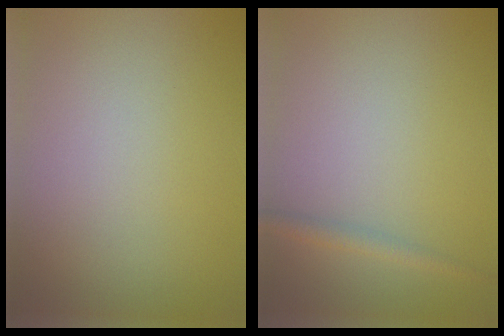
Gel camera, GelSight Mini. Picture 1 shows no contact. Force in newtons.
{"total": 1.3, "press": 1.3, "slide": 0.1}